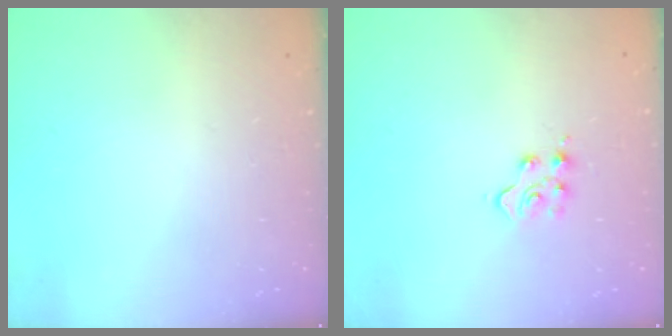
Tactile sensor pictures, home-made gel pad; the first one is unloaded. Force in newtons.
{"total": 5.2, "press": 5.2, "slide": 0.2}